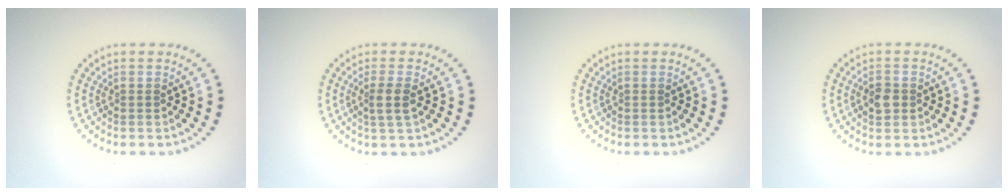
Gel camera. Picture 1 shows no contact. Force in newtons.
{"total": 1.9, "press": 1.6, "slide": 1.0}
{"total": 0.0}
{"total": 1.8, "press": 1.8, "slide": 0.1}